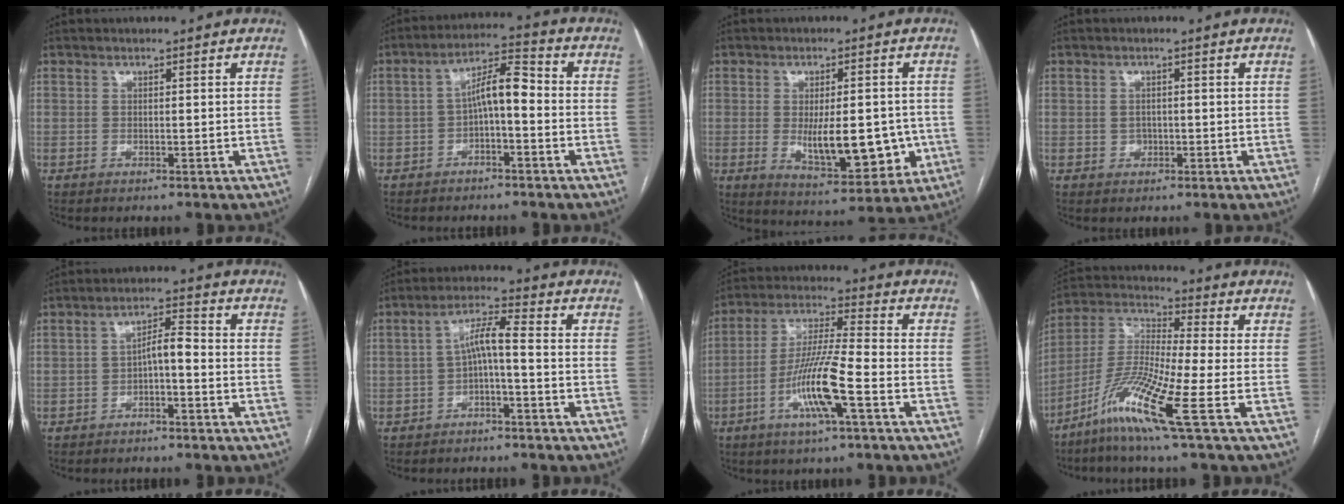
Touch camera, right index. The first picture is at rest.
{"total": 6.8, "force": [-0.9, 2.0, 6.4], "torque": [-0.113, 0.030, -0.018]}
{"total": 11.7, "force": [-1.6, 4.5, 10.8], "torque": [-0.158, -0.011, -0.009]}
{"total": 1.5, "force": [-0.2, 1.3, 0.7], "torque": [-0.013, 0.003, 0.000]}
{"total": 4.0, "force": [-1.2, 1.1, 3.6], "torque": [-0.061, 0.017, -0.019]}
{"total": 5.3, "force": [-0.9, 0.7, 5.2], "torque": [-0.095, 0.025, -0.017]}
{"total": 11.1, "force": [-4.3, 0.3, 10.3], "torque": [-0.203, -0.001, -0.084]}
{"total": 13.9, "force": [-6.6, -0.9, 12.2], "torque": [-0.254, -0.025, -0.135]}